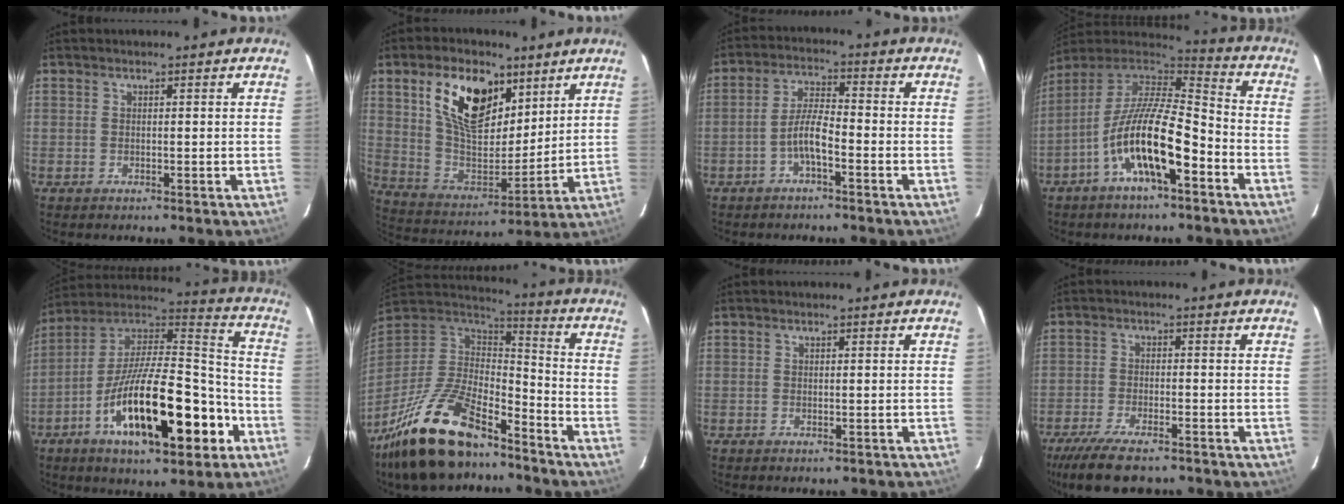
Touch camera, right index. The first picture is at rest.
{"total": 17.3, "force": [8.5, 9.5, 11.8], "torque": [-0.217, 0.008, 0.166]}
{"total": 5.1, "force": [-2.7, 1.1, 4.1], "torque": [-0.089, 0.010, -0.049]}
{"total": 16.8, "force": [-7.7, 5.1, 14.0], "torque": [-0.262, -0.011, -0.147]}
{"total": 25.8, "force": [-10.9, 9.1, 21.5], "torque": [-0.357, -0.015, -0.178]}
{"total": 24.3, "force": [-17.6, 9.1, 14.1], "torque": [-0.290, -0.022, -0.302]}
{"total": 2.7, "force": [-2.3, 1.2, 0.8], "torque": [-0.014, -0.004, -0.024]}
{"total": 12.2, "force": [-9.8, 3.6, 6.3], "torque": [-0.149, -0.032, -0.168]}